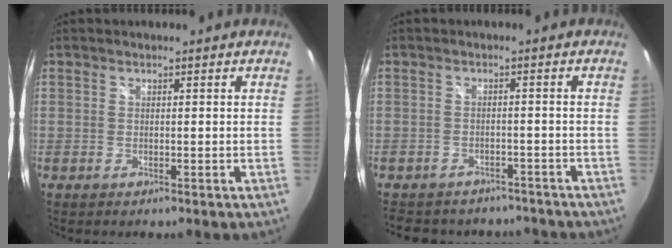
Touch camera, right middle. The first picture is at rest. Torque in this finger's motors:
{"motor_torque": [1.06, -1.08, 0.09, 0.05]}